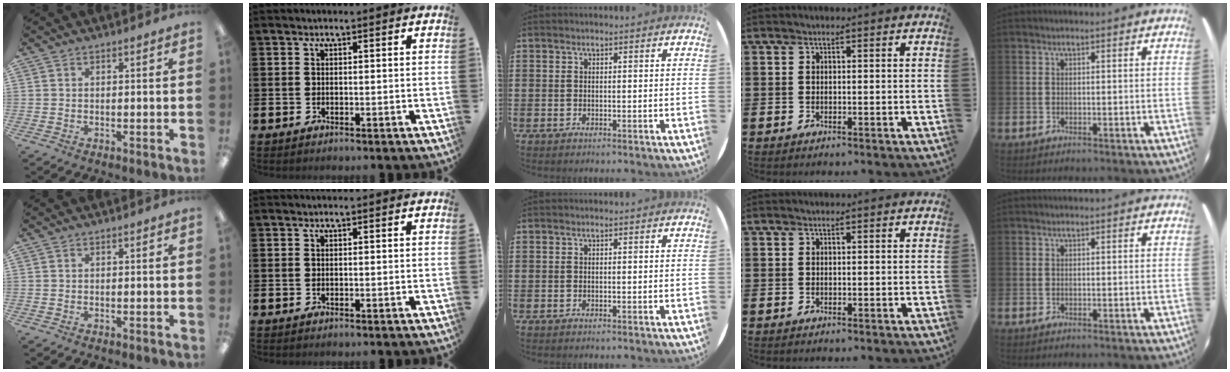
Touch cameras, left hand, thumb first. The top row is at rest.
{}